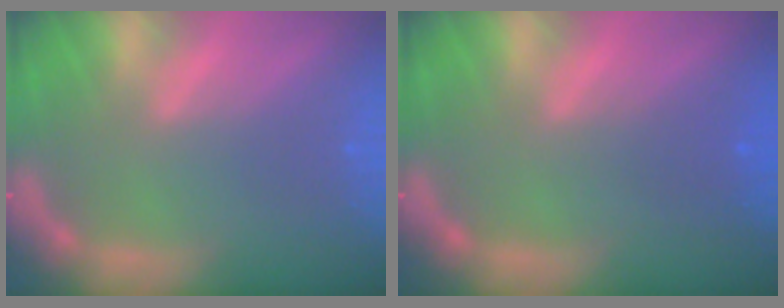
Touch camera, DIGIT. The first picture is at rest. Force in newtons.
{"total": 1.5}